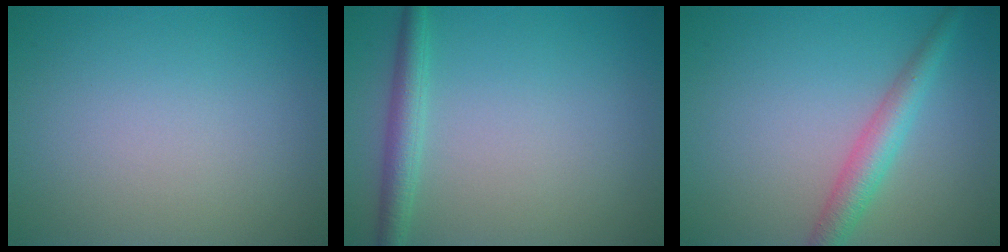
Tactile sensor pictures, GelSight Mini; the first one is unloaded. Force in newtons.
{"total": 2.4, "press": 2.4, "slide": 0.0}
{"total": 3.2, "press": 3.2, "slide": 0.0}